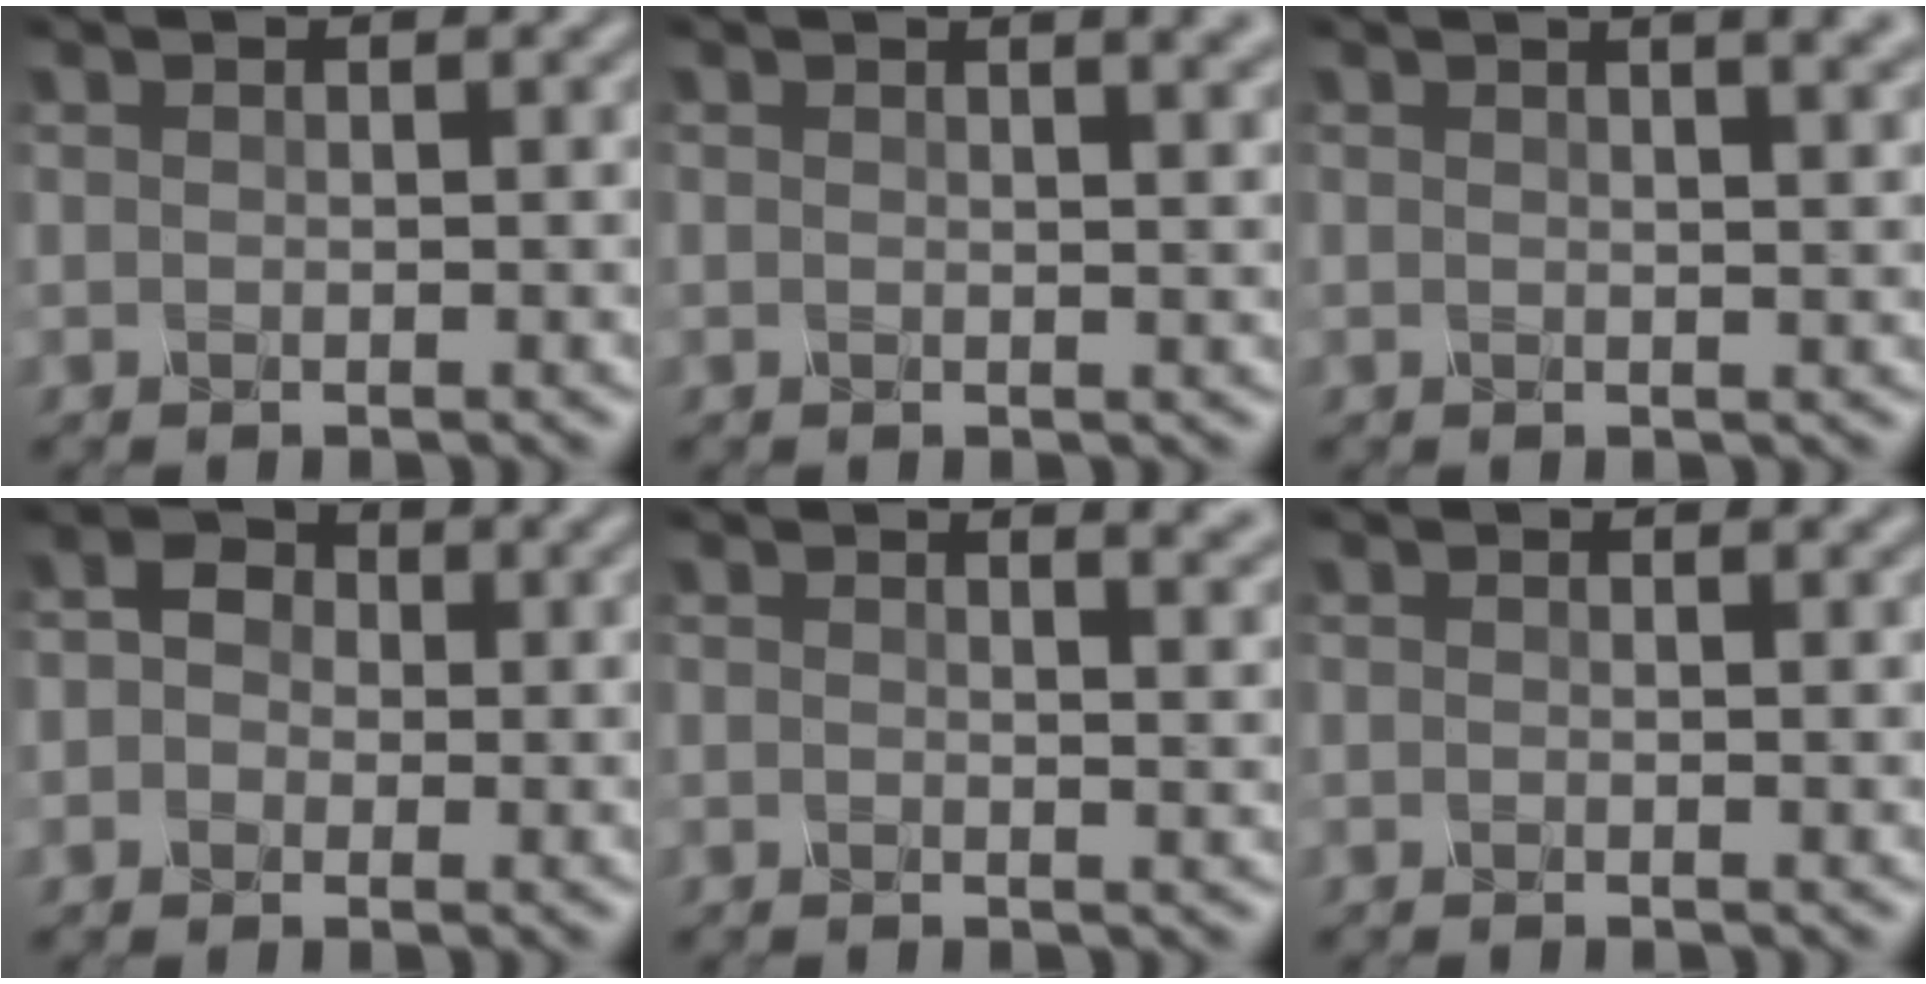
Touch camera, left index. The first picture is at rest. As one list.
[{"total": 6.1, "force": [3.3, 2.9, 4.1], "torque": [-0.005, 0.043, 0.005]}, {"total": 8.6, "force": [4.7, 4.2, 5.8], "torque": [0.005, 0.057, 0.013]}, {"total": 1.7, "force": [-0.6, 1.6, 0.2], "torque": [0.006, 0.000, -0.021]}, {"total": 4.3, "force": [1.8, 2.2, 3.2], "torque": [-0.006, 0.029, -0.018]}, {"total": 0.7, "force": [-0.5, 0.2, 0.5], "torque": [0.001, -0.010, -0.008]}]